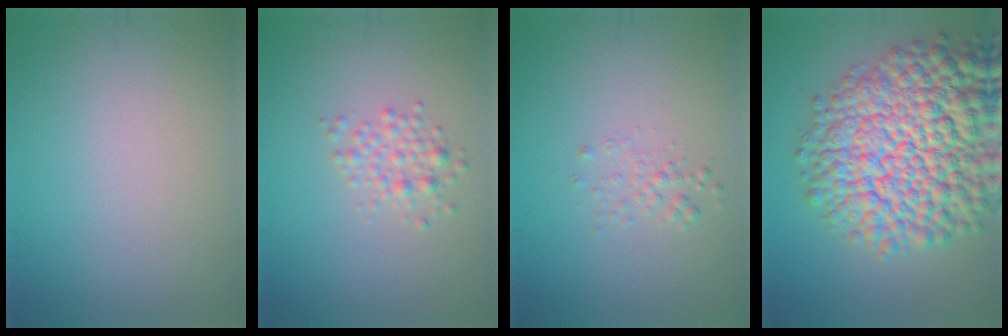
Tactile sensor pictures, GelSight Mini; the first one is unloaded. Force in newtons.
{"total": 1.9, "press": 1.9, "slide": 0.1}
{"total": 1.1, "press": 1.1, "slide": 0.1}
{"total": 14.9, "press": 14.9, "slide": 0.6}